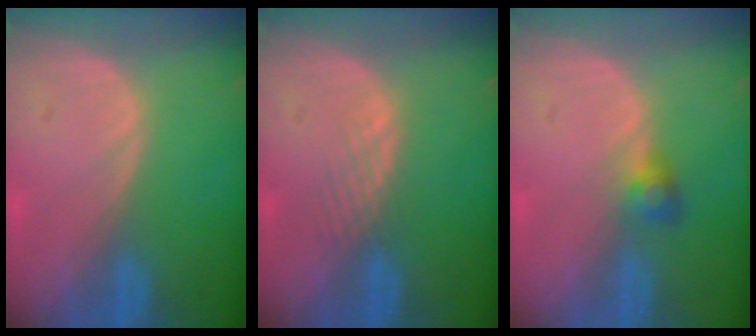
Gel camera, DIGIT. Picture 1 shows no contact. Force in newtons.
{"total": 1.8, "press": 1.8, "slide": 0.2}
{"total": 2.5, "press": 2.5, "slide": 0.5}